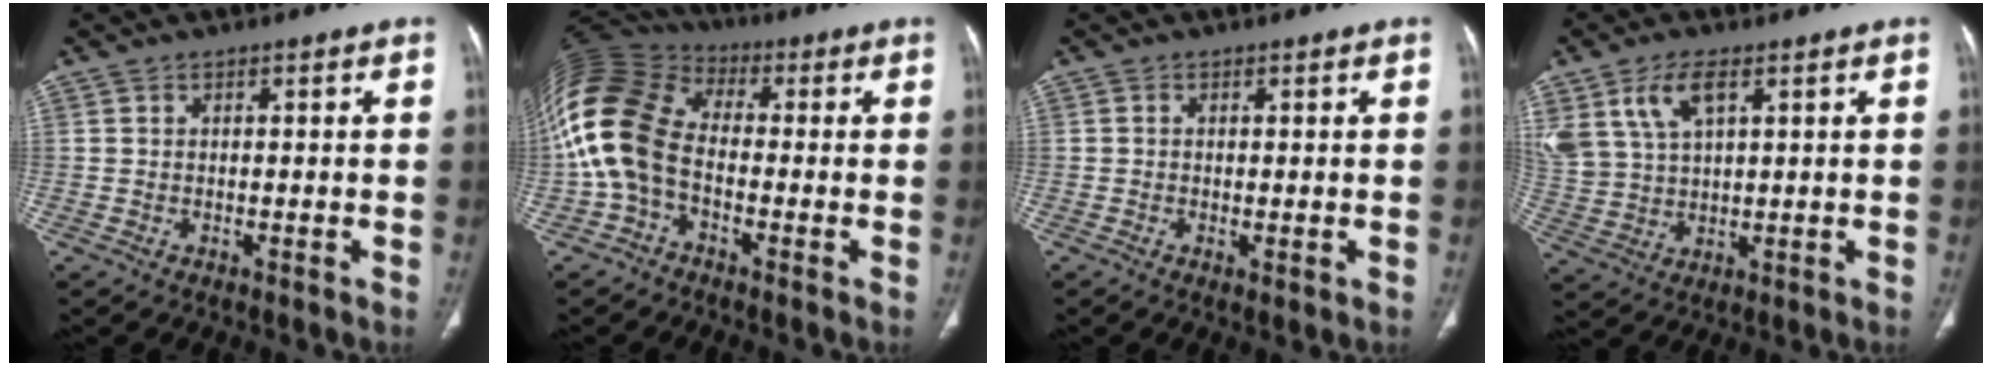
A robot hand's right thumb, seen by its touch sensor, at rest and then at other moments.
{"total": 15.9, "force": [-2.4, 10.8, 11.4], "torque": [-0.245, 0.044, -0.058]}
{"total": 1.2, "force": [-0.2, 0.4, 1.1], "torque": [-0.025, -0.006, -0.004]}
{"total": 10.4, "force": [5.2, 5.5, 7.2], "torque": [-0.152, -0.008, 0.114]}